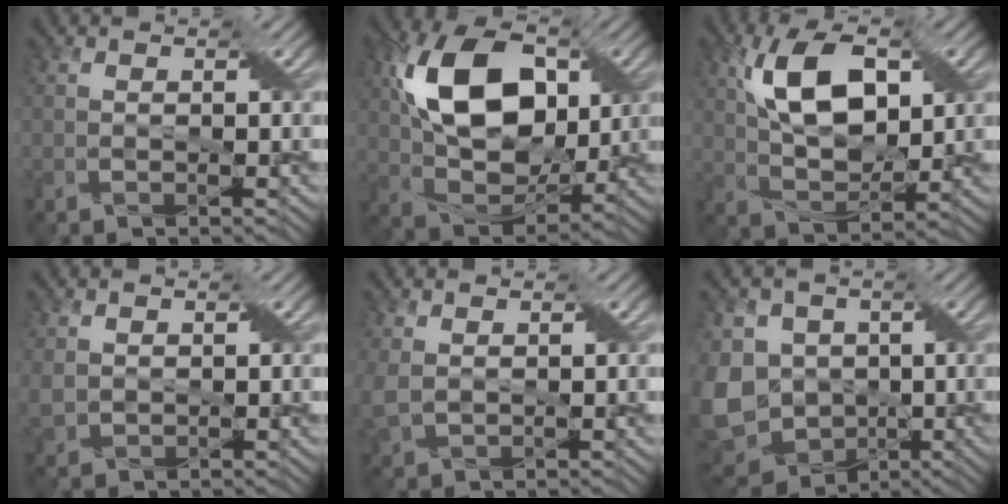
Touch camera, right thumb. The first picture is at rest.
{"total": 14.8, "force": [3.9, 9.5, 10.7], "torque": [-0.221, 0.013, 0.069]}
{"total": 11.0, "force": [3.4, 5.8, 8.6], "torque": [-0.169, 0.010, 0.061]}
{"total": 2.1, "force": [0.8, 1.6, 1.0], "torque": [-0.034, -0.001, 0.018]}
{"total": 3.4, "force": [0.7, 2.3, 2.4], "torque": [-0.072, -0.001, 0.017]}
{"total": 13.2, "force": [-1.5, 10.7, 7.6], "torque": [-0.205, -0.011, -0.034]}